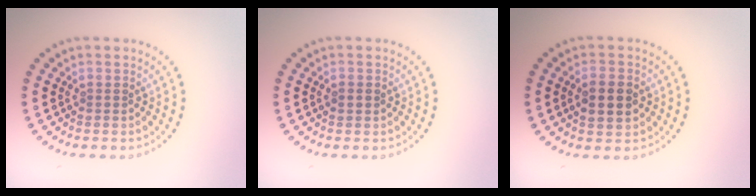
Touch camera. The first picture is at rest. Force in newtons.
{"total": 1.1, "press": 1.1, "slide": 0.1}
{"total": 3.0, "press": 3.0, "slide": 0.2}